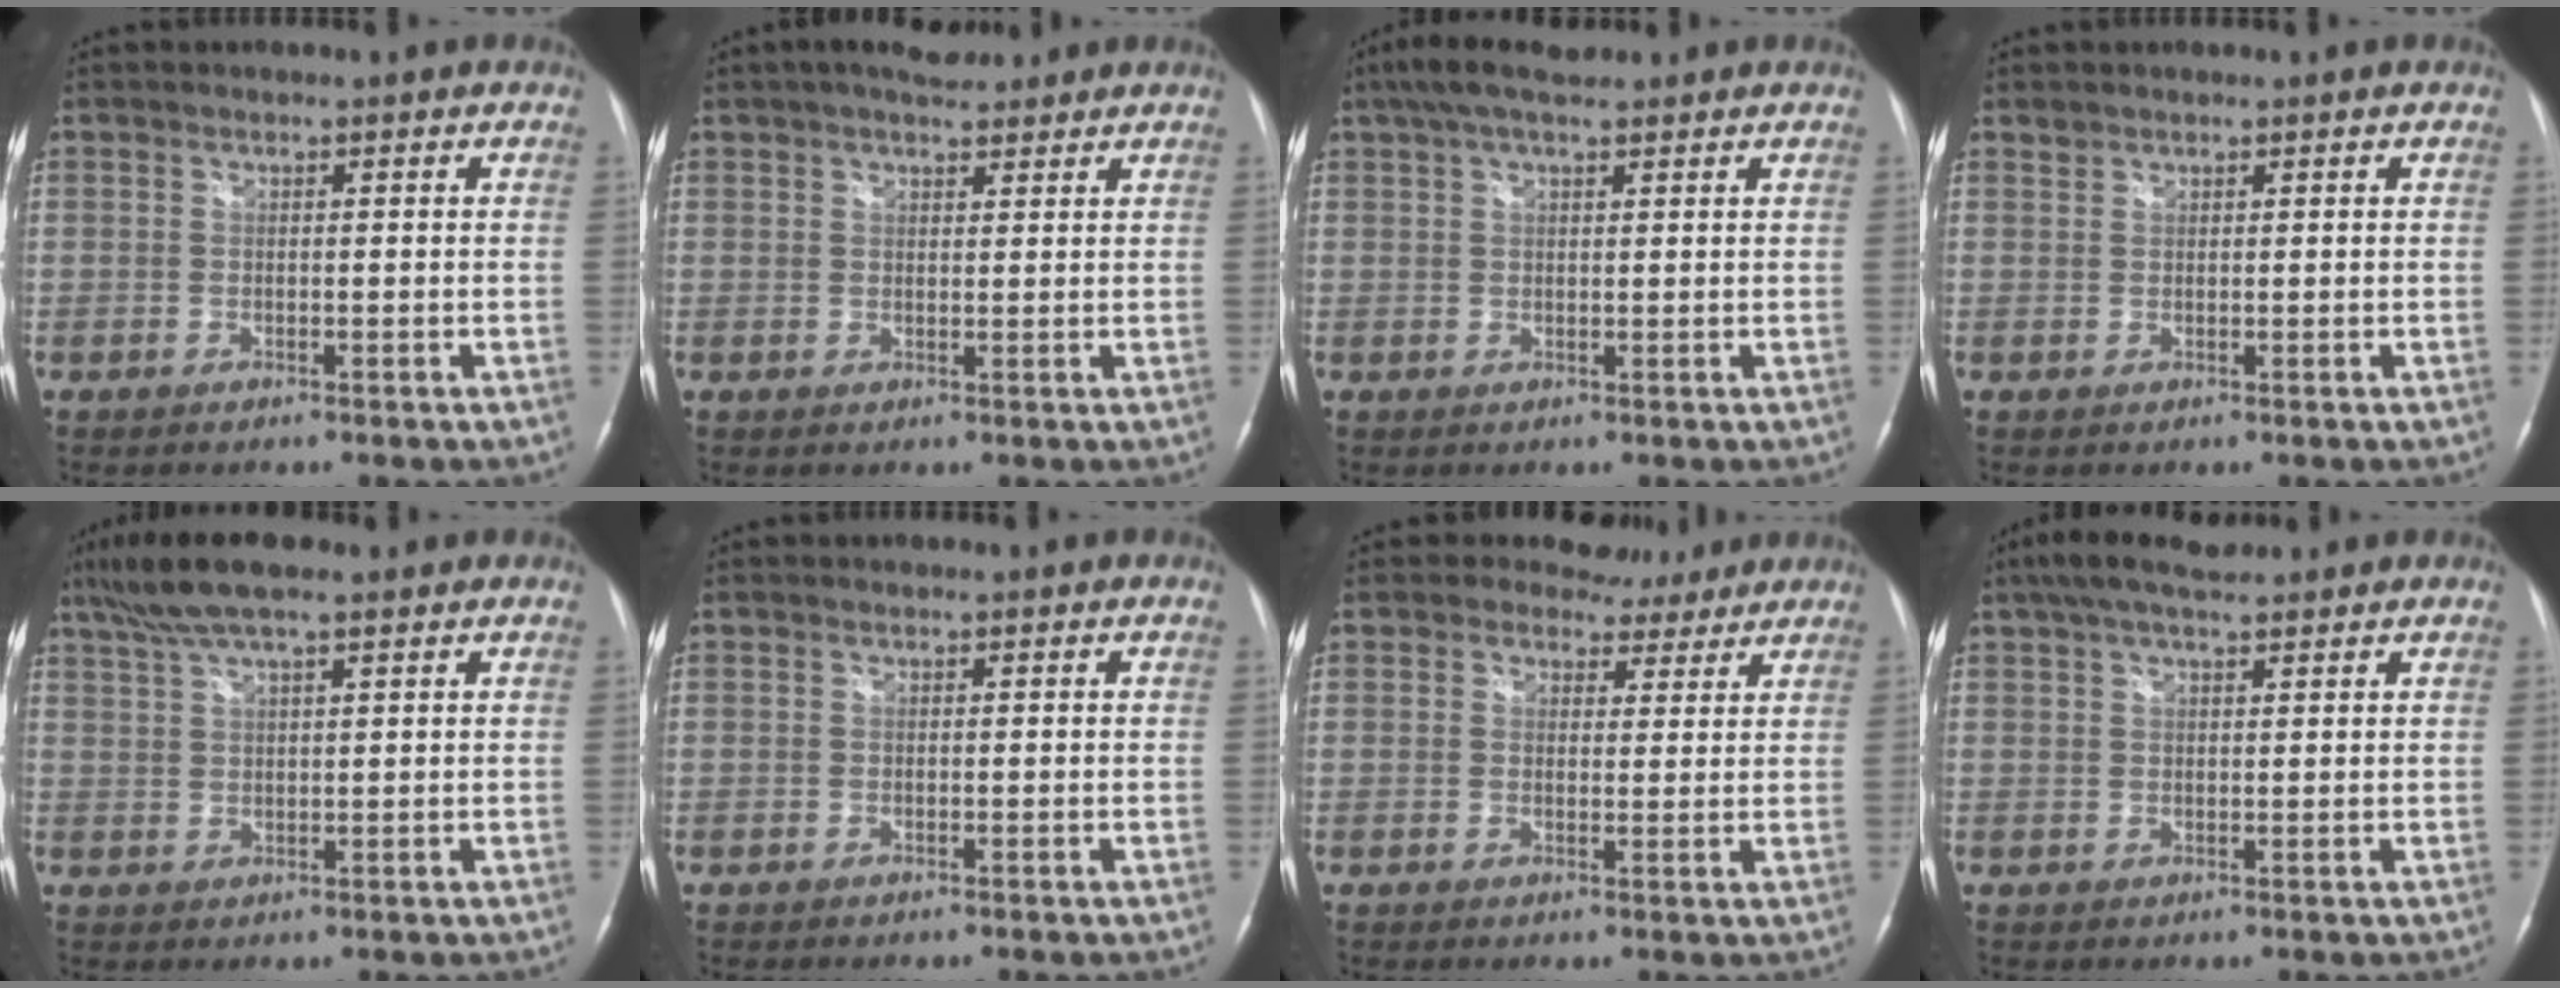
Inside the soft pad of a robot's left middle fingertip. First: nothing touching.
{"total": 5.5, "force": [4.4, 1.8, 2.7], "torque": [-0.046, 0.016, 0.069]}
{"total": 6.5, "force": [5.1, 1.6, 3.7], "torque": [-0.076, 0.031, 0.089]}
{"total": 0.9, "force": [0.8, 0.4, -0.1], "torque": [0.002, 0.004, 0.014]}
{"total": 8.5, "force": [6.2, 1.4, 5.6], "torque": [-0.111, 0.028, 0.108]}
{"total": 0.0}
{"total": 4.4, "force": [3.6, 2.4, 0.4], "torque": [-0.004, 0.000, 0.041]}
{"total": 6.9, "force": [5.6, 1.5, 3.7], "torque": [-0.072, 0.031, 0.096]}